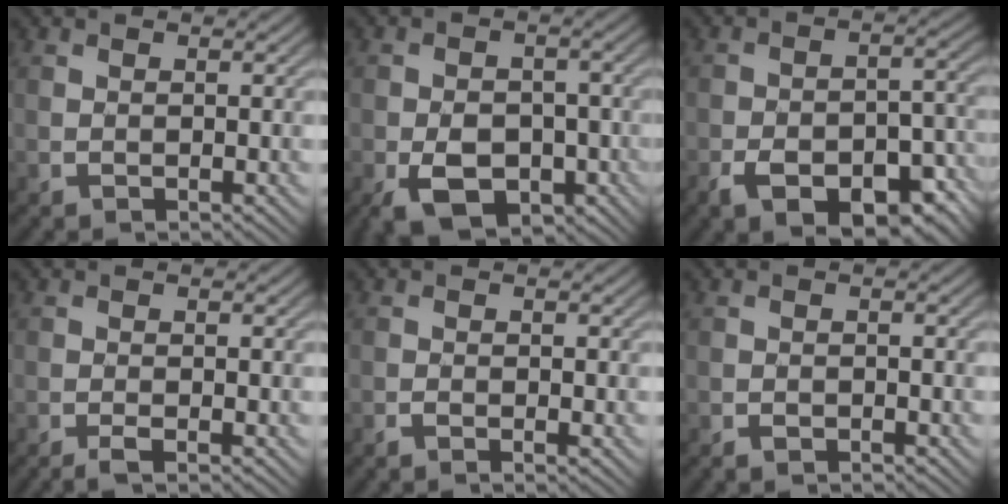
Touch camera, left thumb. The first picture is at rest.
{"total": 8.0, "force": [-3.5, 5.1, 5.0], "torque": [-0.086, -0.019, -0.058]}
{"total": 11.9, "force": [-7.1, 5.5, 7.8], "torque": [-0.118, -0.011, -0.108]}
{"total": 1.6, "force": [-1.0, 0.2, 1.2], "torque": [-0.022, 0.002, -0.024]}
{"total": 1.2, "force": [-0.8, 0.2, 0.9], "torque": [-0.017, -0.001, -0.016]}
{"total": 1.1, "force": [-0.9, 0.5, 0.5], "torque": [-0.009, -0.002, -0.017]}